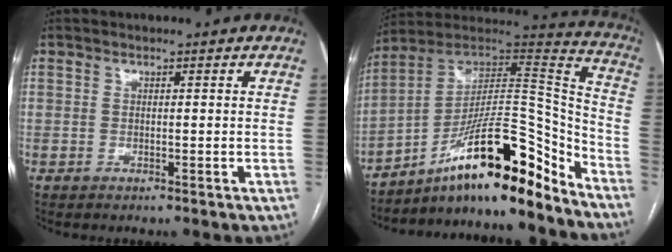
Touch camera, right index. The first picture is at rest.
{"total": 20.9, "force": [-14.7, 3.1, 14.6], "torque": [-0.221, 0.038, -0.243]}